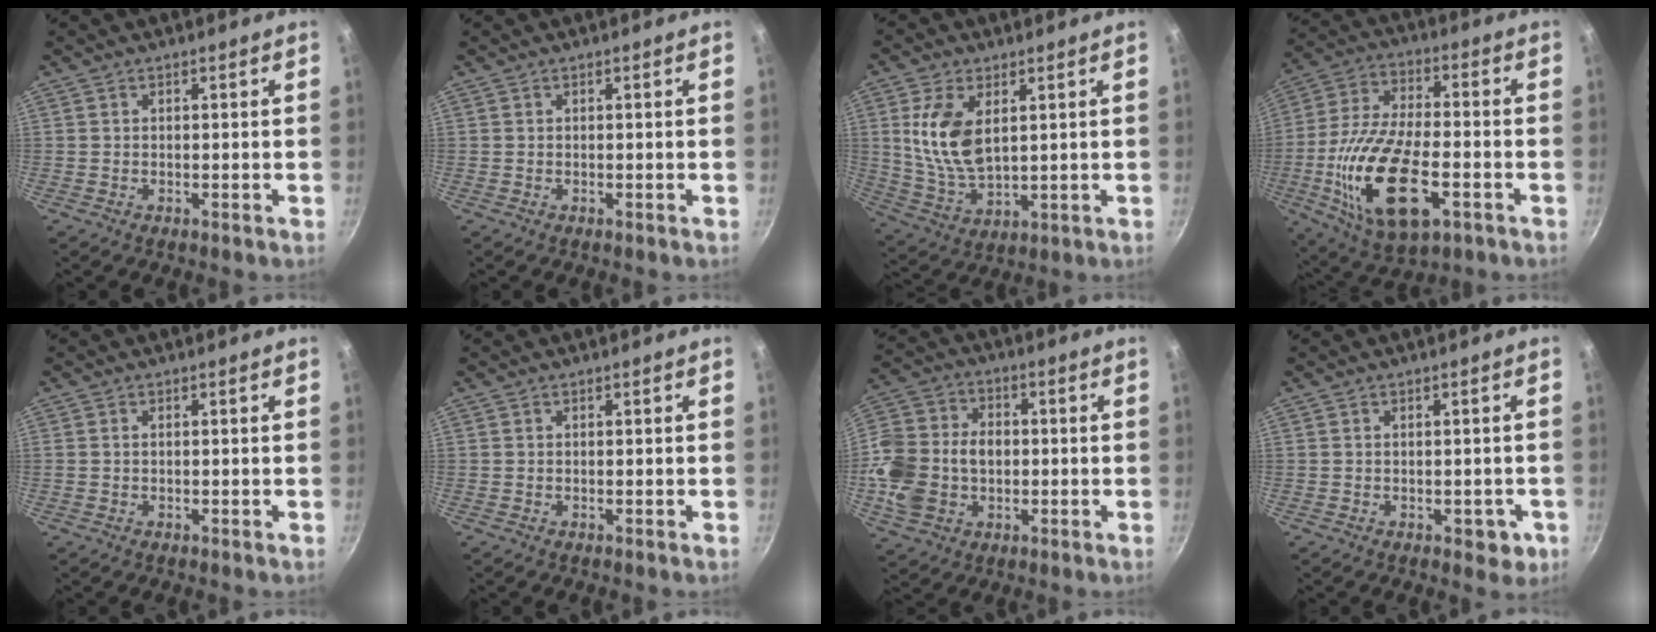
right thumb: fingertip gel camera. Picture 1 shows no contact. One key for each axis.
{"total": 0.0}
{"total": 11.9, "fx": 3.1, "fy": 6.5, "fz": 9.5, "tx": -0.184, "ty": -0.016, "tz": 0.071}
{"total": 21.1, "fx": -6.1, "fy": 9.7, "fz": 17.7, "tx": -0.344, "ty": 0.013, "tz": -0.099}
{"total": 0.6, "fx": 0.0, "fy": 0.4, "fz": 0.5, "tx": -0.013, "ty": 0.004, "tz": 0.004}
{"total": 0.0}
{"total": 16.8, "fx": -1.7, "fy": 12.6, "fz": 11.0, "tx": -0.217, "ty": 0.020, "tz": -0.030}
{"total": 3.5, "fx": -1.3, "fy": 2.0, "fz": 2.5, "tx": -0.009, "ty": 0.008, "tz": -0.010}